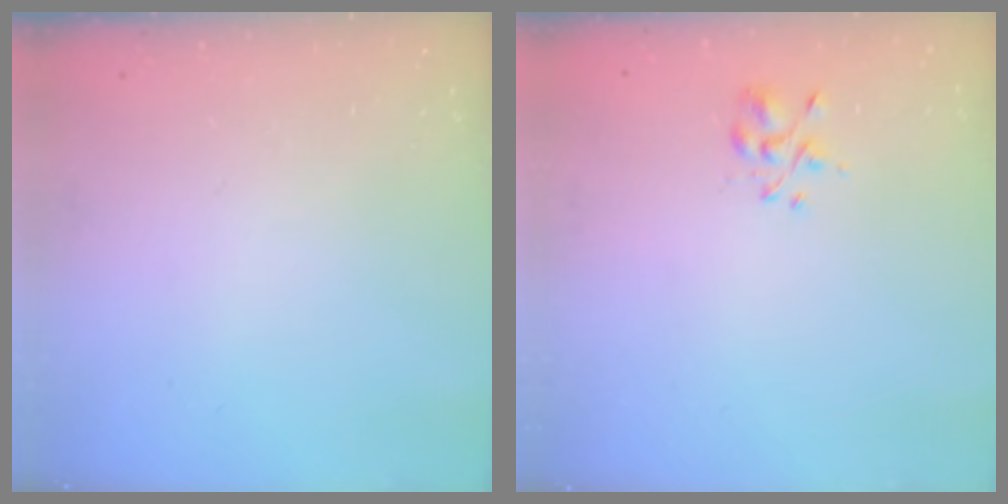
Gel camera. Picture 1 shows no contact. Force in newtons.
{"total": 3.1, "press": 3.0, "slide": 0.8}